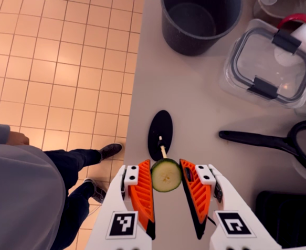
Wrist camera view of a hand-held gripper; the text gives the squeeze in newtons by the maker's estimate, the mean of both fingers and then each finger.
{"total": 7.3, "left": 7.6, "right": 7.0}